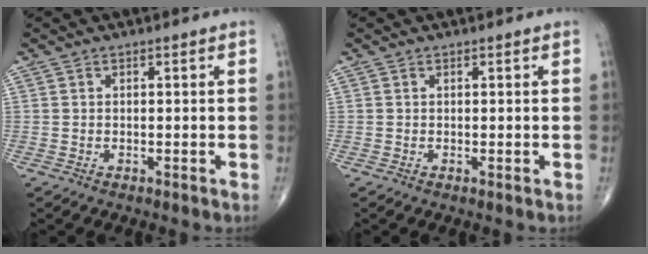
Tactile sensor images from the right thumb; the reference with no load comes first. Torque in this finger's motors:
{"motor_torque": [0.19, -0.05, 0.12, 0.09, 0.01]}